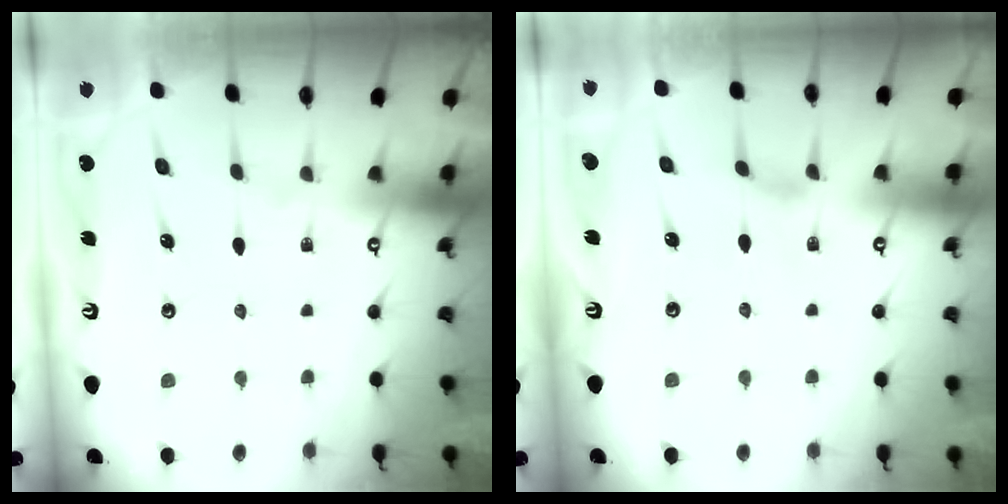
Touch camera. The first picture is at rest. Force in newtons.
{"total": 0.7, "press": 0.6, "slide": 0.3}